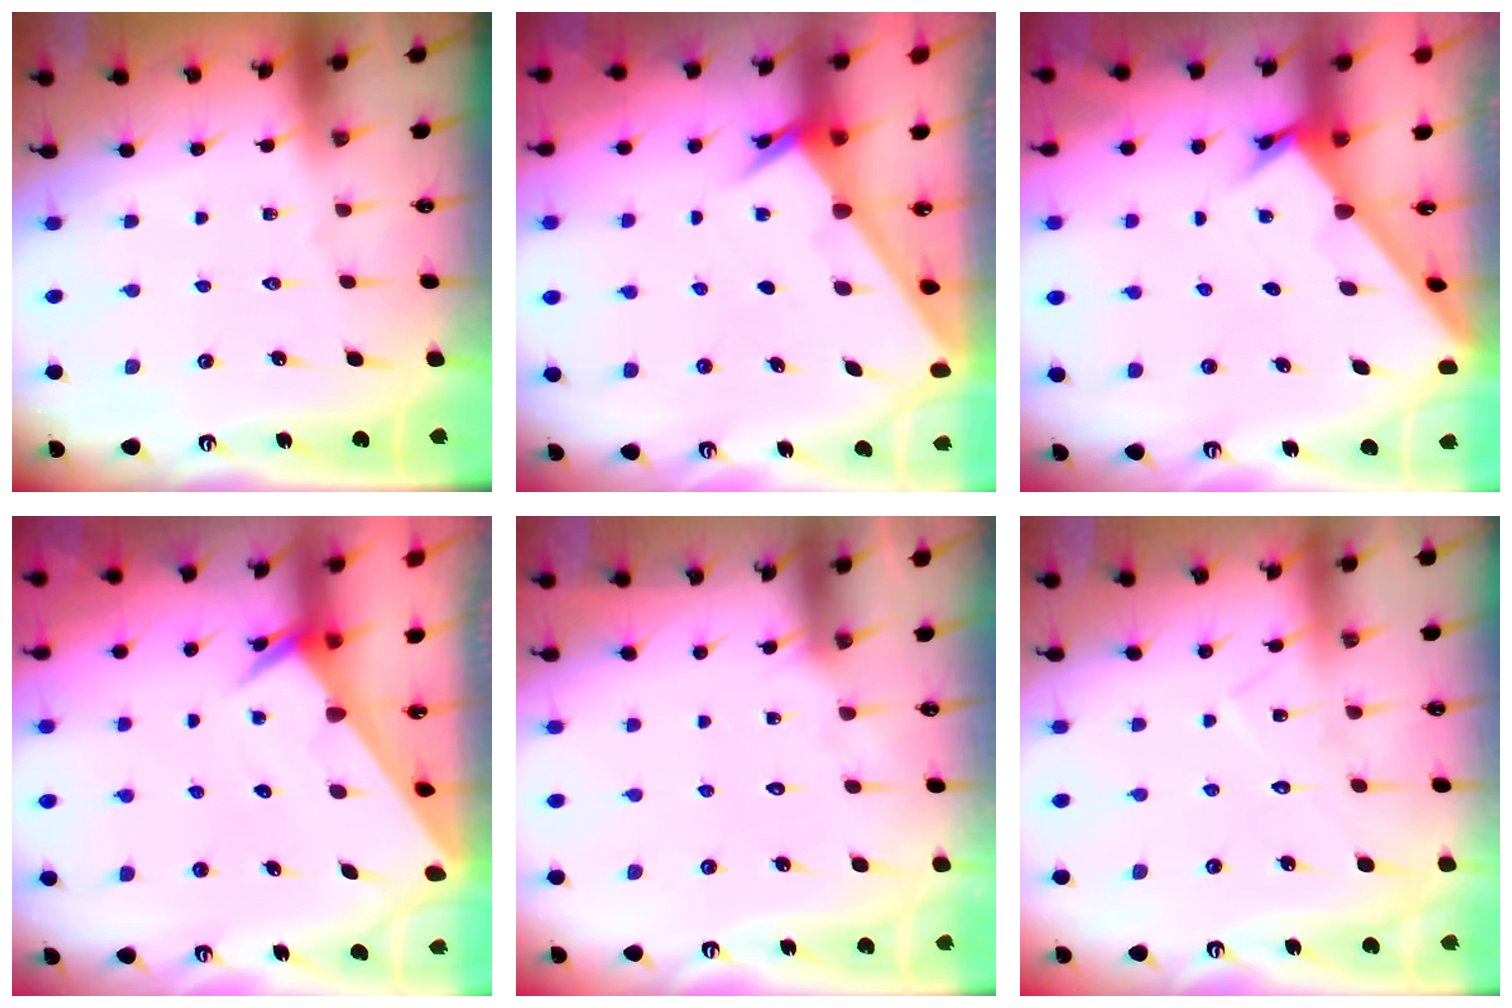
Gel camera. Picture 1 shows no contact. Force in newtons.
{"total": 2.7, "press": 2.7, "slide": 0.2}
{"total": 2.5, "press": 2.5, "slide": 0.3}
{"total": 2.9, "press": 2.9, "slide": 0.1}
{"total": 1.9, "press": 1.9, "slide": 0.1}
{"total": 8.3, "press": 8.2, "slide": 0.6}